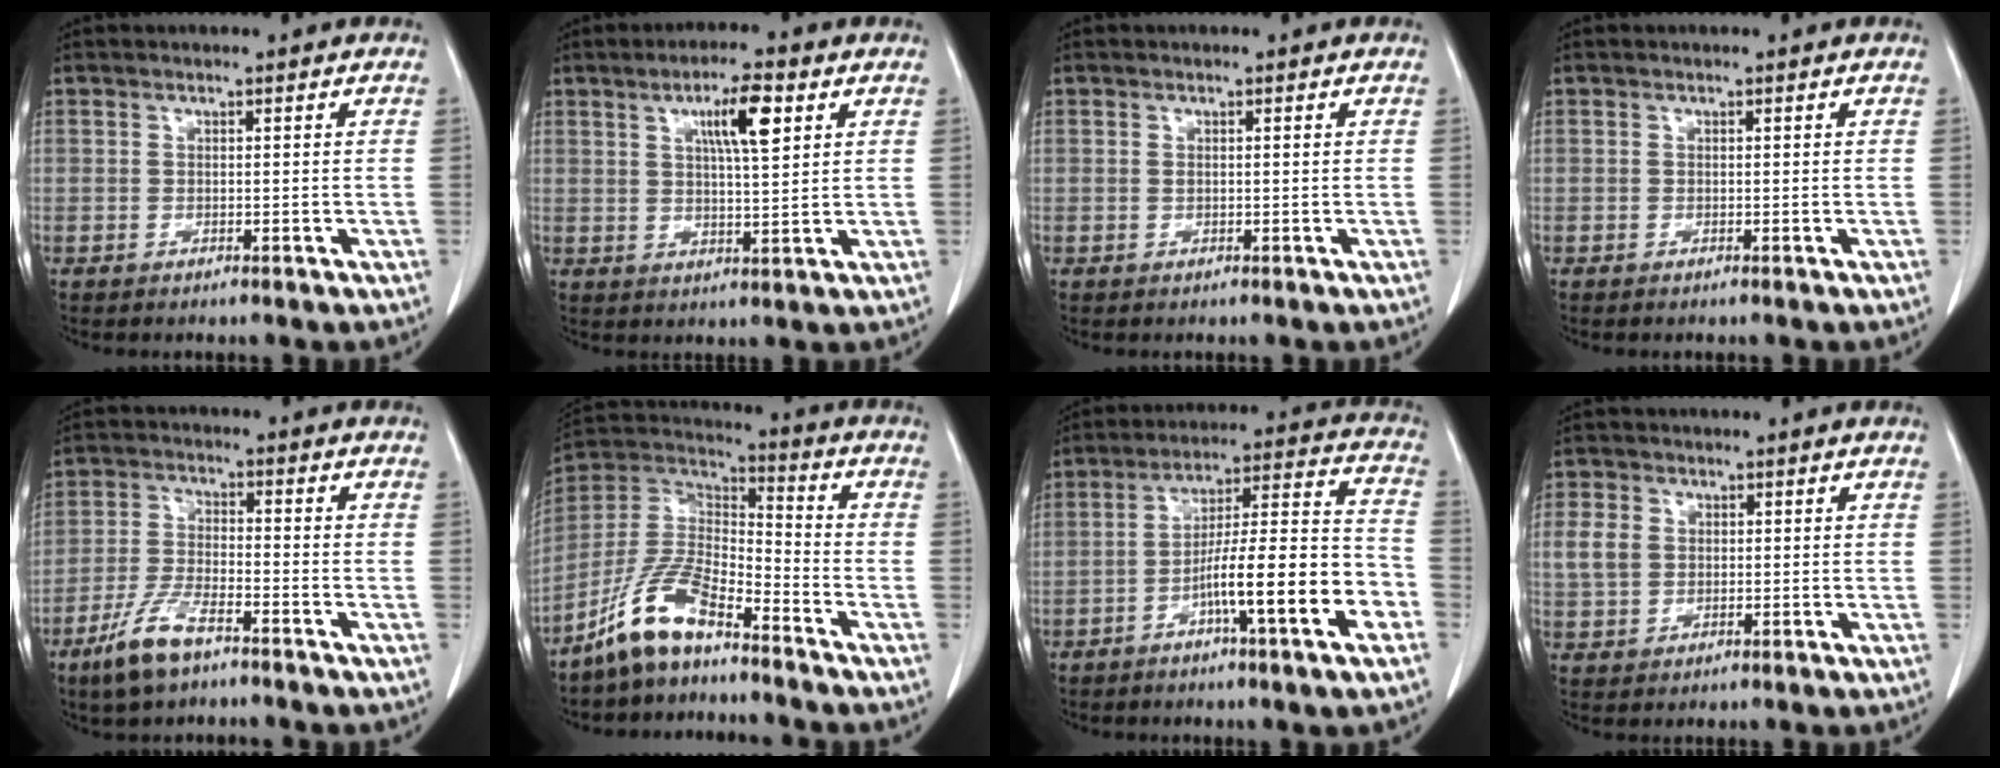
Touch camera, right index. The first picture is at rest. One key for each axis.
{"total": 7.2, "fx": 3.1, "fy": 1.0, "fz": 6.4, "tx": -0.111, "ty": 0.004, "tz": 0.050}
{"total": 0.7, "fx": 0.1, "fy": 0.1, "fz": 0.6, "tx": -0.017, "ty": 0.003, "tz": 0.005}
{"total": 0.0}
{"total": 7.6, "fx": -5.2, "fy": 2.1, "fz": 5.1, "tx": -0.114, "ty": -0.009, "tz": -0.099}
{"total": 11.2, "fx": -8.2, "fy": 3.1, "fz": 7.0, "tx": -0.158, "ty": 0.016, "tz": -0.161}
{"total": 15.6, "fx": -6.1, "fy": 0.9, "fz": 14.3, "tx": -0.223, "ty": 0.014, "tz": -0.097}
{"total": 5.0, "fx": 0.7, "fy": 4.0, "fz": 2.9, "tx": -0.067, "ty": 0.010, "tz": 0.015}